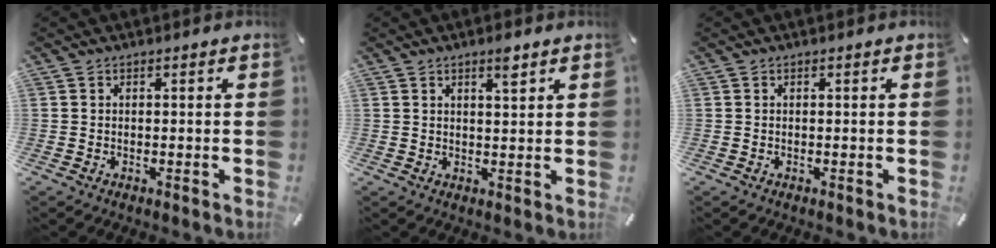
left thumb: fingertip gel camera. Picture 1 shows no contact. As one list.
[{"total": 2.9, "force": [2.2, 0.6, 1.8], "torque": [-0.025, -0.007, 0.036]}, {"total": 0.0}]